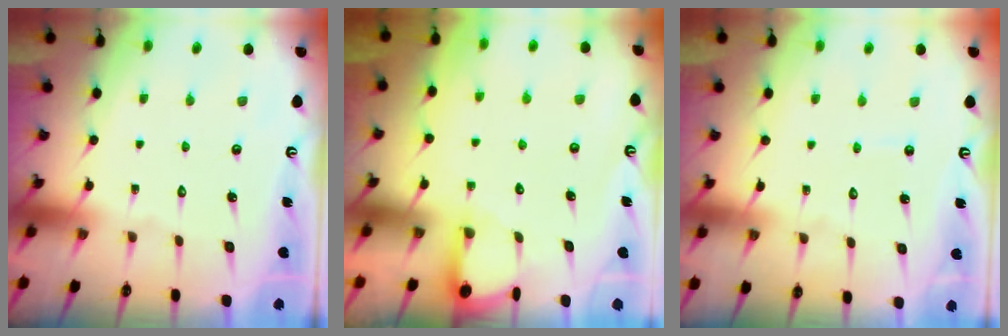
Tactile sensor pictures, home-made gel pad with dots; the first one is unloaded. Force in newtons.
{"total": 2.8, "press": 2.8, "slide": 0.3}
{"total": 2.4, "press": 2.4, "slide": 0.3}